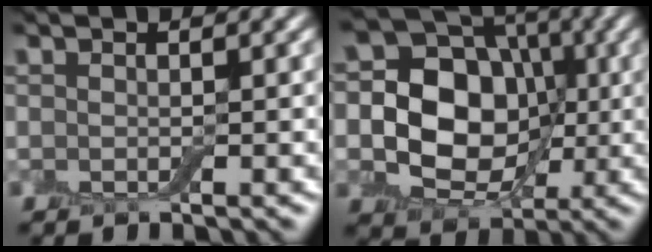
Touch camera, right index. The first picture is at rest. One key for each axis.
{"total": 12.1, "fx": 0.3, "fy": 9.7, "fz": 7.1, "tx": -0.103, "ty": 0.023, "tz": -0.023}